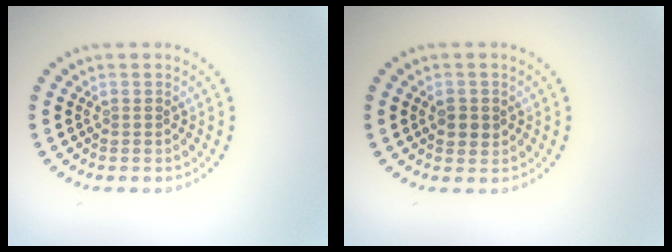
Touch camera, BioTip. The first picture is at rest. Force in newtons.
{"total": 1.7, "press": 1.7, "slide": 0.2}